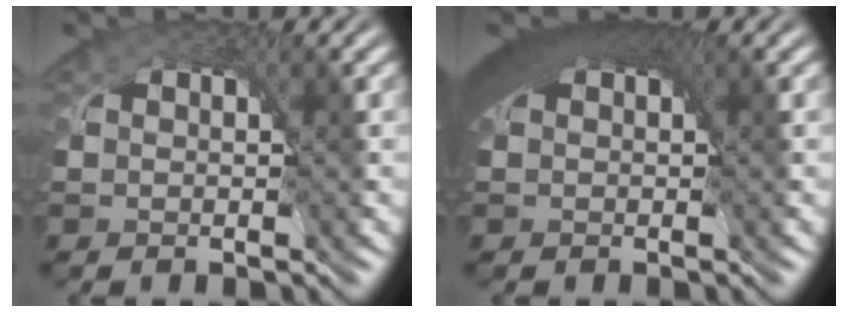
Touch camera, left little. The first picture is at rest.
{"total": 7.5, "force": [3.3, 3.7, 5.7], "torque": [-0.093, 0.019, 0.036]}